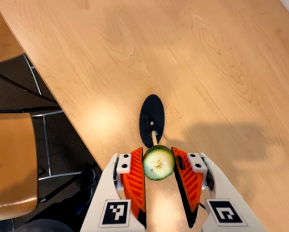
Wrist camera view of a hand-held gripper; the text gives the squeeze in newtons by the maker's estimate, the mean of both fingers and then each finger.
{"total": 10.0, "left": 10.7, "right": 9.3}